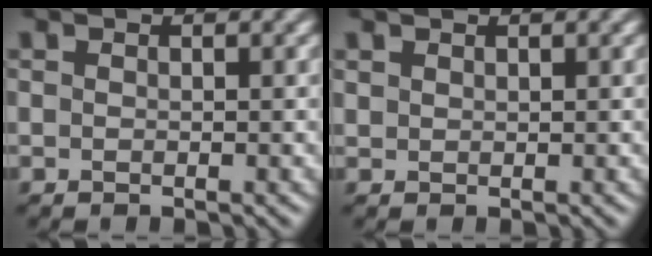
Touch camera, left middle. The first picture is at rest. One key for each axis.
{"total": 0.8, "fx": 0.7, "fy": 0.3, "fz": 0.0, "tx": -0.005, "ty": 0.000, "tz": 0.019}